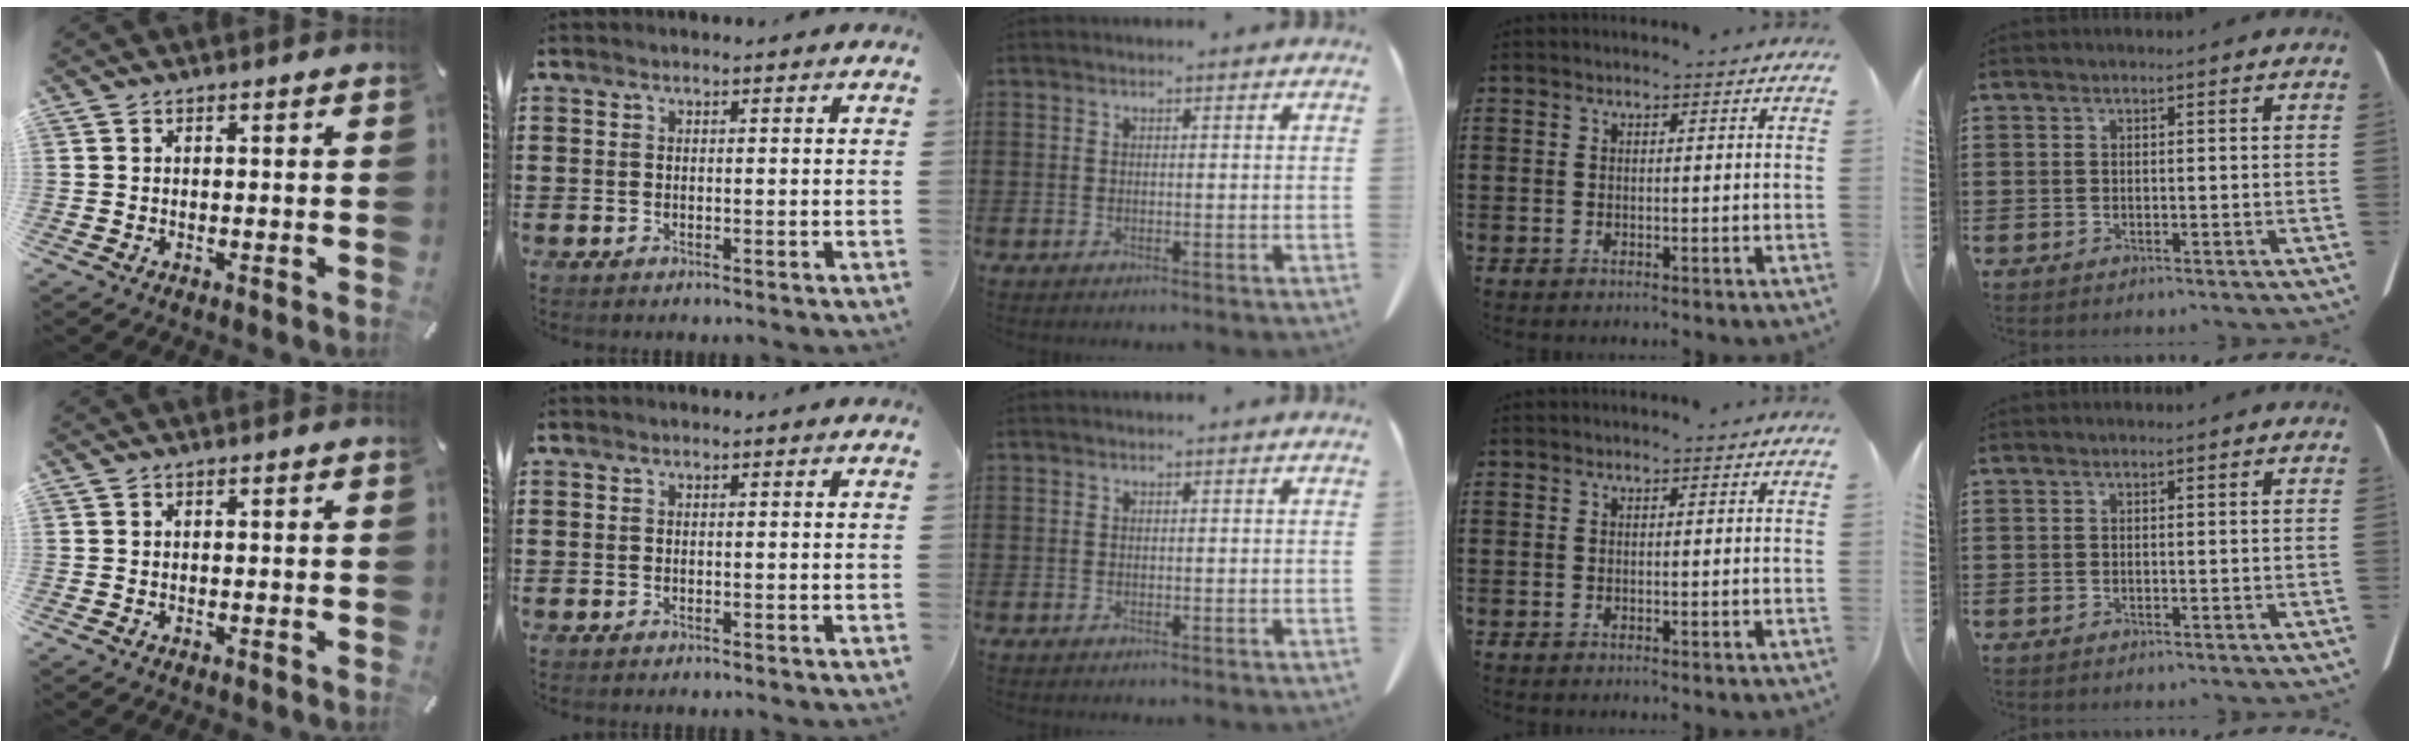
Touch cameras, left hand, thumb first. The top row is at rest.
{}